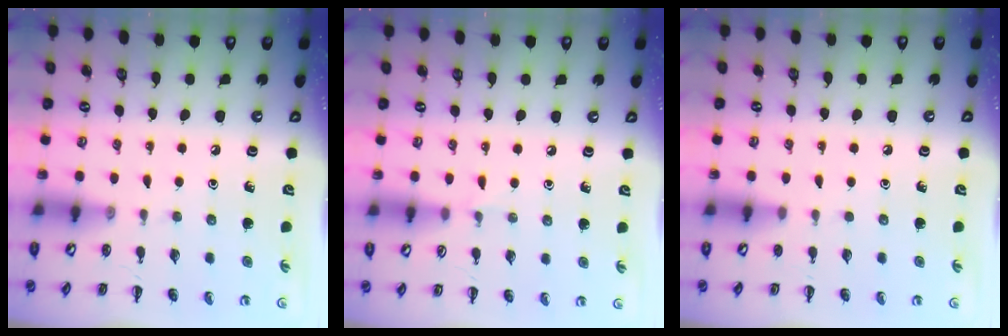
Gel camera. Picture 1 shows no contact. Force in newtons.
{"total": 3.5, "press": 3.3, "slide": 1.2}
{"total": 0.7, "press": 0.7, "slide": 0.0}